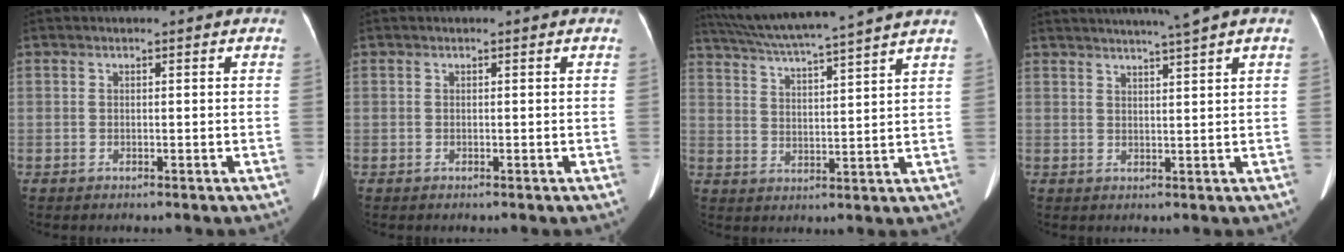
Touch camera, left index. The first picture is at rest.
{"total": 0.0}
{"total": 14.5, "force": [12.7, -1.7, 6.9], "torque": [-0.132, 0.003, 0.193]}
{"total": 6.1, "force": [4.9, -1.2, 3.4], "torque": [-0.051, 0.009, 0.069]}